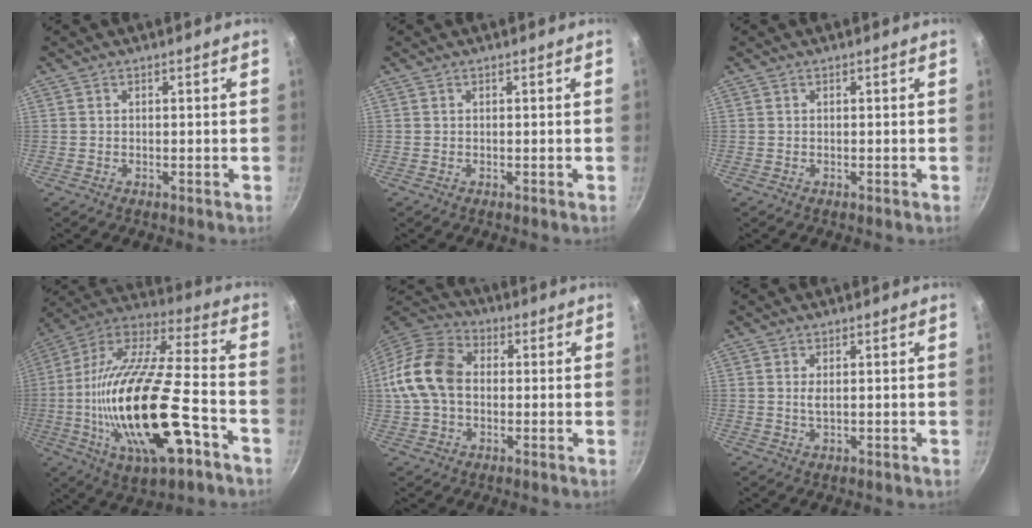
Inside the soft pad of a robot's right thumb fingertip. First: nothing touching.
{"total": 0.0}
{"total": 0.0}
{"total": 29.4, "force": [-8.4, 11.0, 25.9], "torque": [-0.474, 0.016, -0.148]}
{"total": 14.7, "force": [0.4, 10.7, 10.1], "torque": [-0.176, 0.031, -0.008]}
{"total": 1.6, "force": [0.3, 0.6, 1.4], "torque": [-0.029, -0.001, 0.007]}